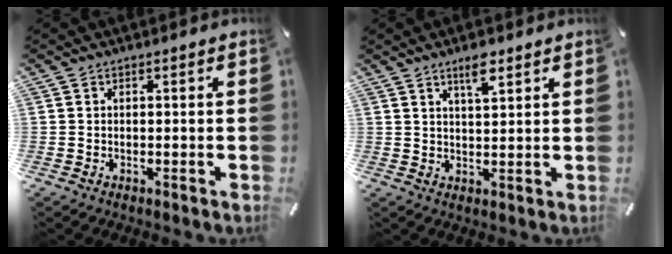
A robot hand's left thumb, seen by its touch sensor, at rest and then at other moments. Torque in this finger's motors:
{"motor_torque": [0.03, -0.01, 0.19, -0.02, 0.05]}